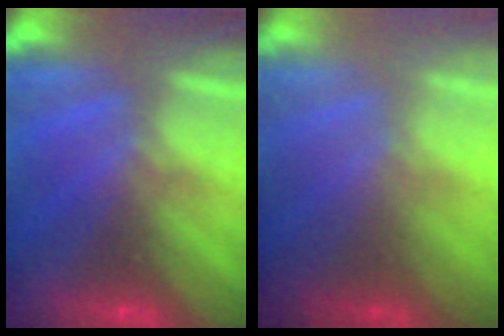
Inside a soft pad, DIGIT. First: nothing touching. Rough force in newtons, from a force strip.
{"total": 2.3}